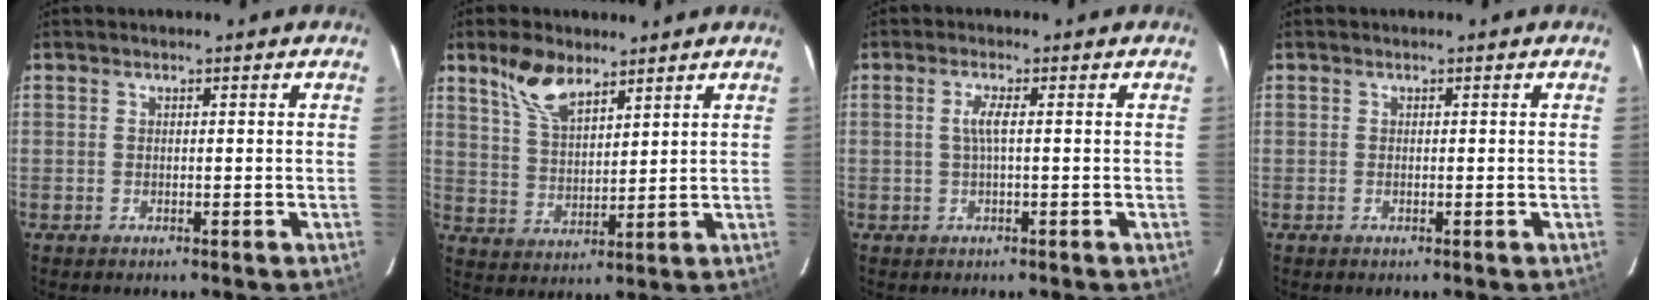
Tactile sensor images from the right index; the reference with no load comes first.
{"total": 8.4, "force": [5.9, 3.7, 4.7], "torque": [-0.088, 0.010, 0.118]}
{"total": 2.2, "force": [0.1, -0.1, 2.2], "torque": [-0.044, 0.004, 0.001]}
{"total": 0.0}